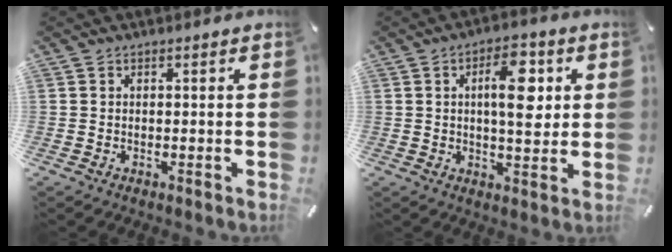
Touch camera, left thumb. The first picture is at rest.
{"total": 11.1, "force": [2.5, 5.1, 9.5], "torque": [-0.142, -0.010, 0.034]}